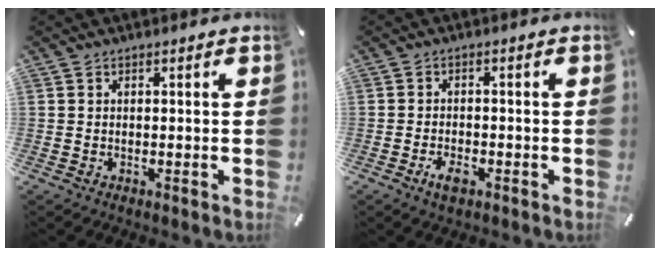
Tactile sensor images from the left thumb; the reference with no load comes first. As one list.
[{"total": 3.5, "force": [-2.0, 1.8, 2.3], "torque": [-0.050, 0.003, -0.038]}]